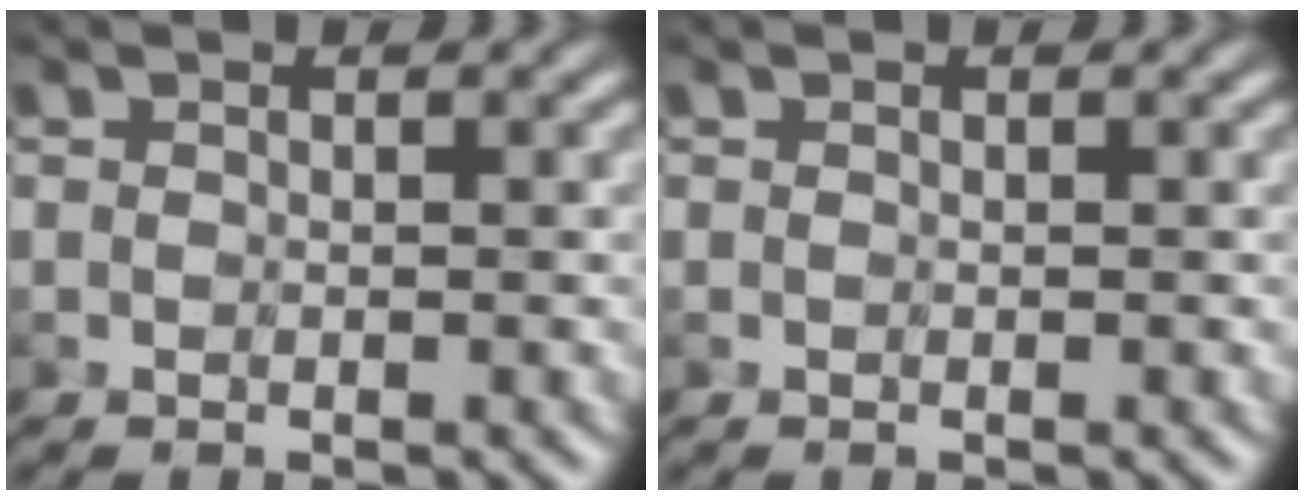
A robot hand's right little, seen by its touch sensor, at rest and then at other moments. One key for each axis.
{"total": 0.0}